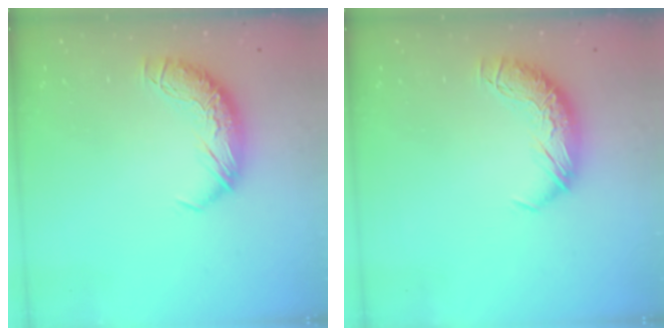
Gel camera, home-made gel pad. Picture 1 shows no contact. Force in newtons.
{"total": 0.0}